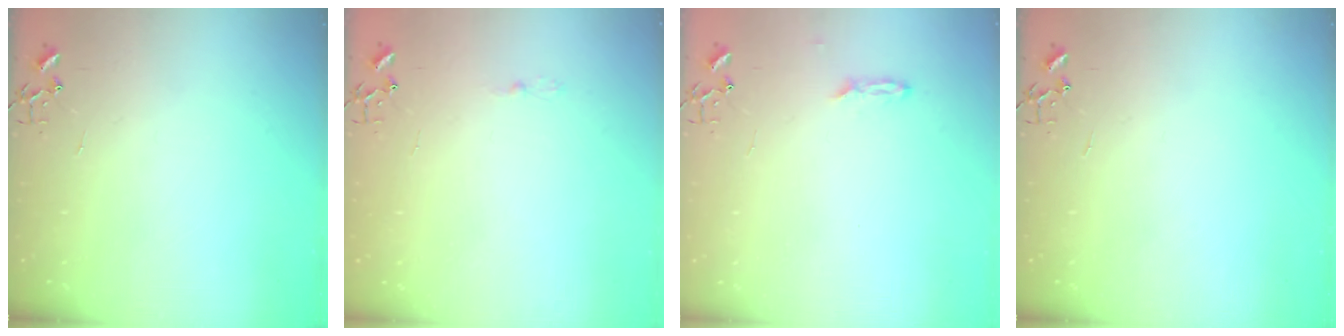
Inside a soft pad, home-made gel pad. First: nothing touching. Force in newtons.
{"total": 2.5, "press": 2.5, "slide": 0.3}
{"total": 2.3, "press": 2.2, "slide": 0.4}
{"total": 0.0}